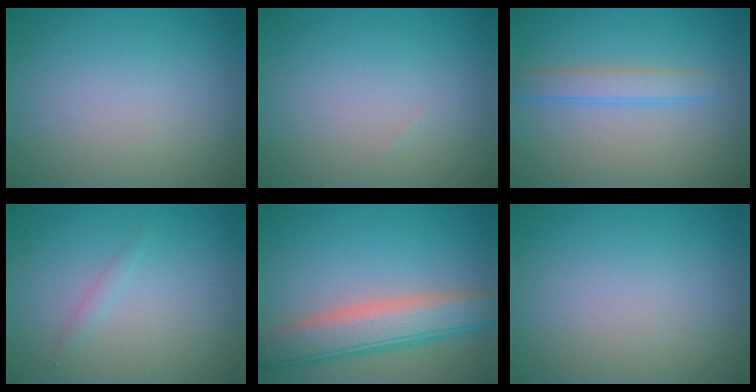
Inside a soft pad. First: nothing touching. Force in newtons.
{"total": 0.0}
{"total": 2.2, "press": 2.2, "slide": 0.1}
{"total": 0.8, "press": 0.8, "slide": 0.0}
{"total": 5.9, "press": 5.9, "slide": 0.3}
{"total": 0.0}